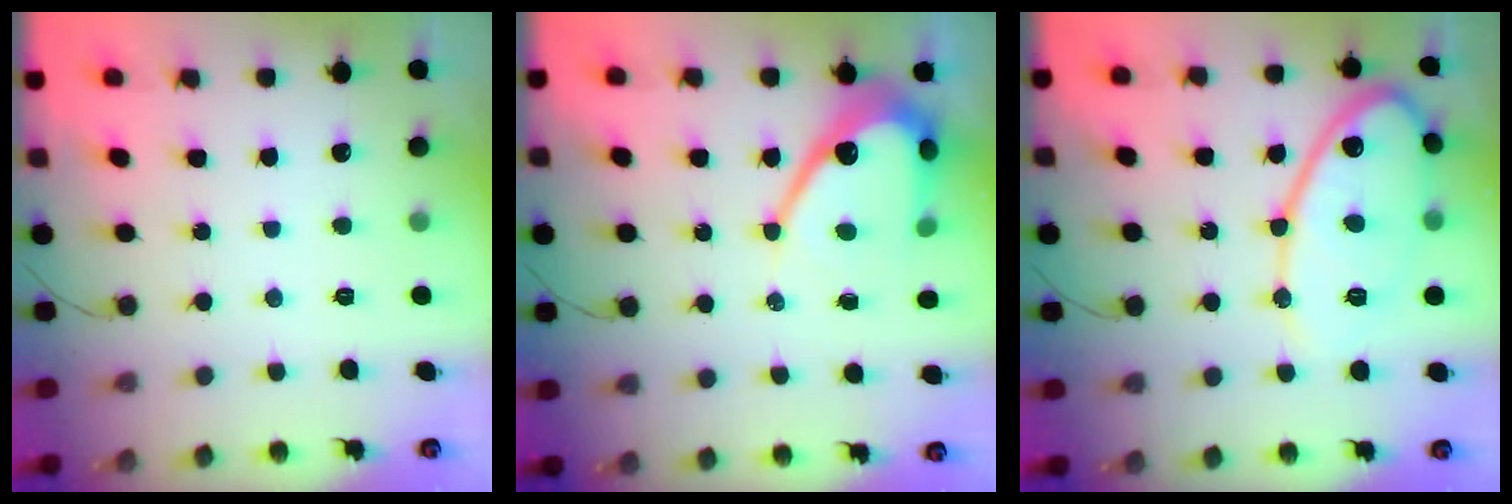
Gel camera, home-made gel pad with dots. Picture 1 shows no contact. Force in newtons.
{"total": 10.8, "press": 10.8, "slide": 1.0}
{"total": 14.3, "press": 14.3, "slide": 1.1}